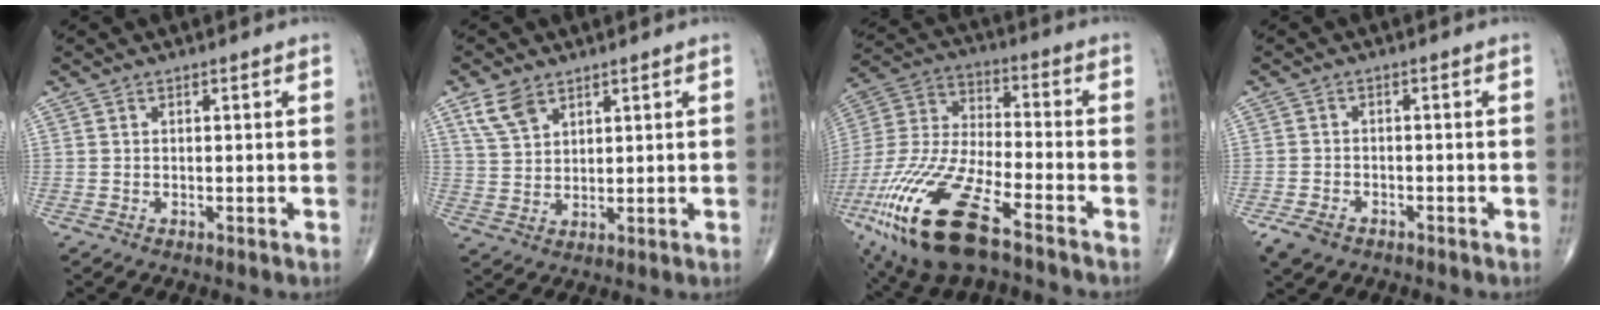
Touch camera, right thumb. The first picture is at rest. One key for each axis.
{"total": 5.8, "fx": 3.7, "fy": 3.4, "fz": 3.0, "tx": -0.050, "ty": -0.014, "tz": 0.079}
{"total": 23.7, "fx": -13.1, "fy": 8.0, "fz": 18.1, "tx": -0.435, "ty": 0.010, "tz": -0.246}
{"total": 4.2, "fx": -2.8, "fy": 2.5, "fz": 1.9, "tx": -0.044, "ty": 0.004, "tz": -0.048}